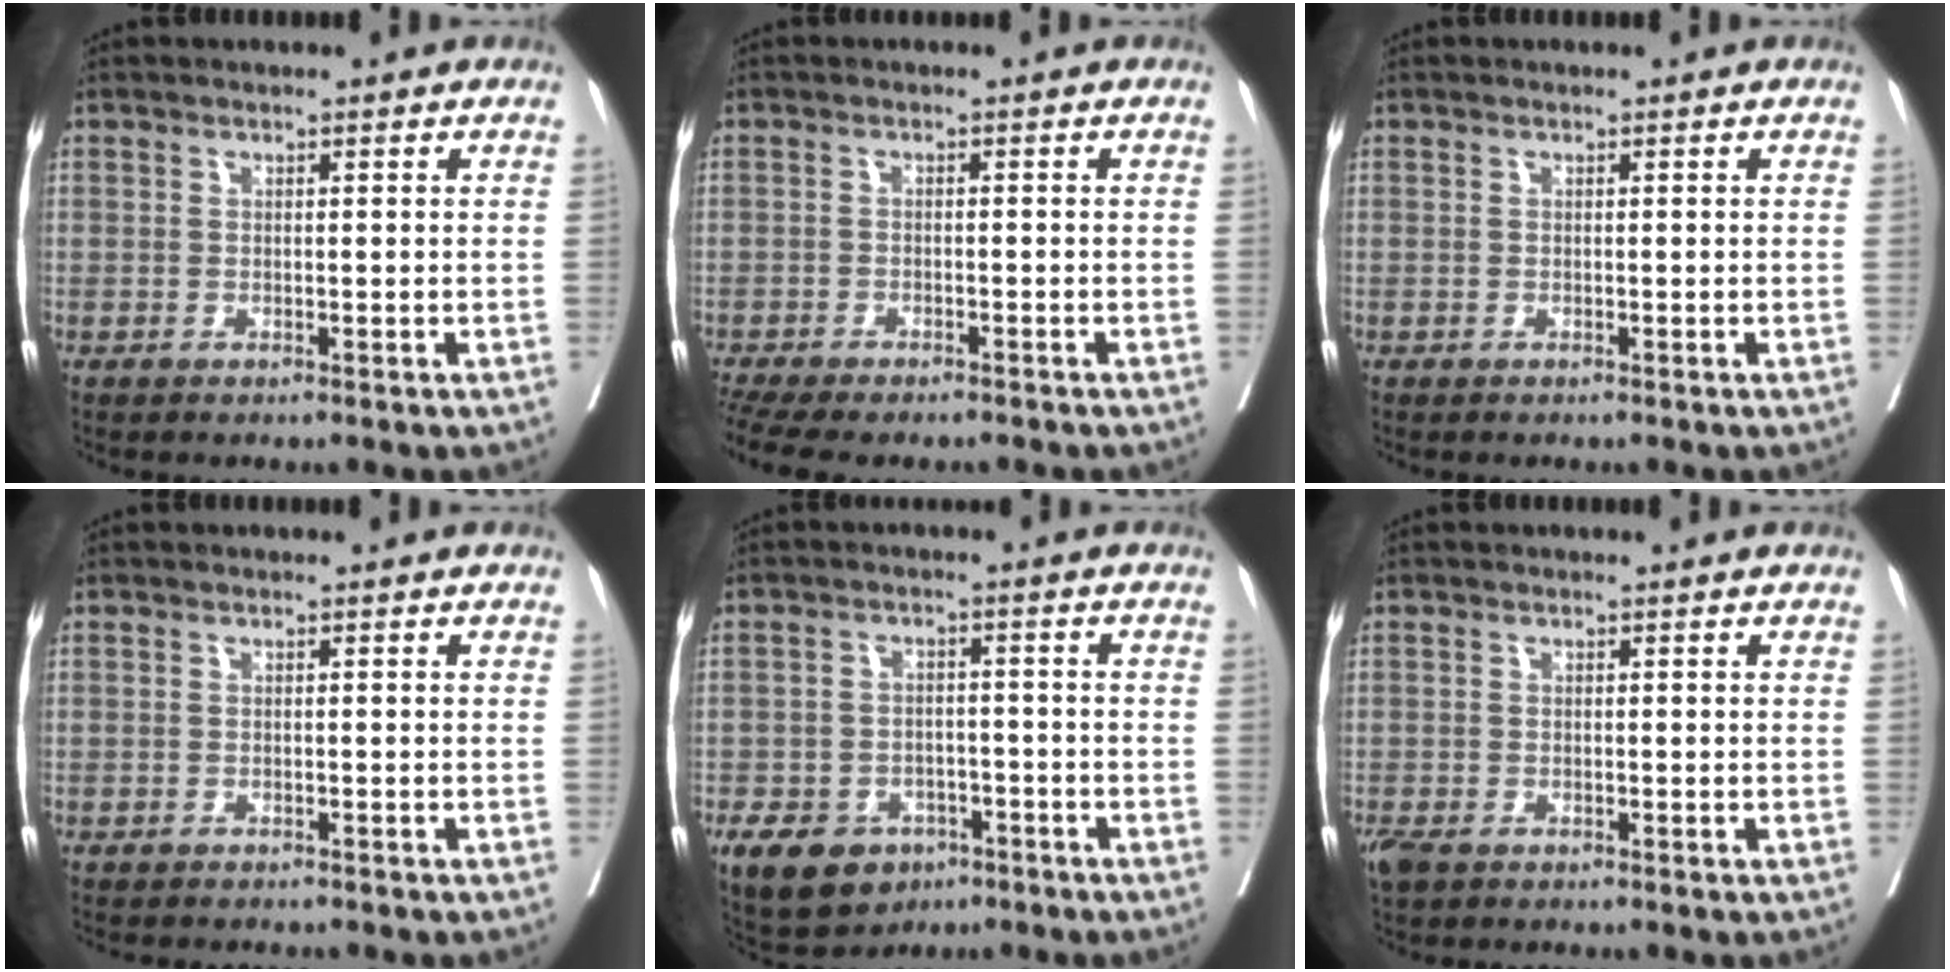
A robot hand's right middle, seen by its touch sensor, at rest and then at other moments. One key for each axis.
{"total": 11.4, "fx": -9.6, "fy": 3.1, "fz": 5.2, "tx": -0.111, "ty": -0.009, "tz": -0.134}
{"total": 0.0}
{"total": 3.9, "fx": -3.5, "fy": 0.8, "fz": 1.4, "tx": -0.021, "ty": -0.006, "tz": -0.046}
{"total": 10.8, "fx": -6.0, "fy": 7.7, "fz": 4.7, "tx": -0.102, "ty": 0.004, "tz": -0.088}
{"total": 2.8, "fx": -1.9, "fy": 1.5, "fz": 1.5, "tx": -0.035, "ty": -0.008, "tz": -0.032}